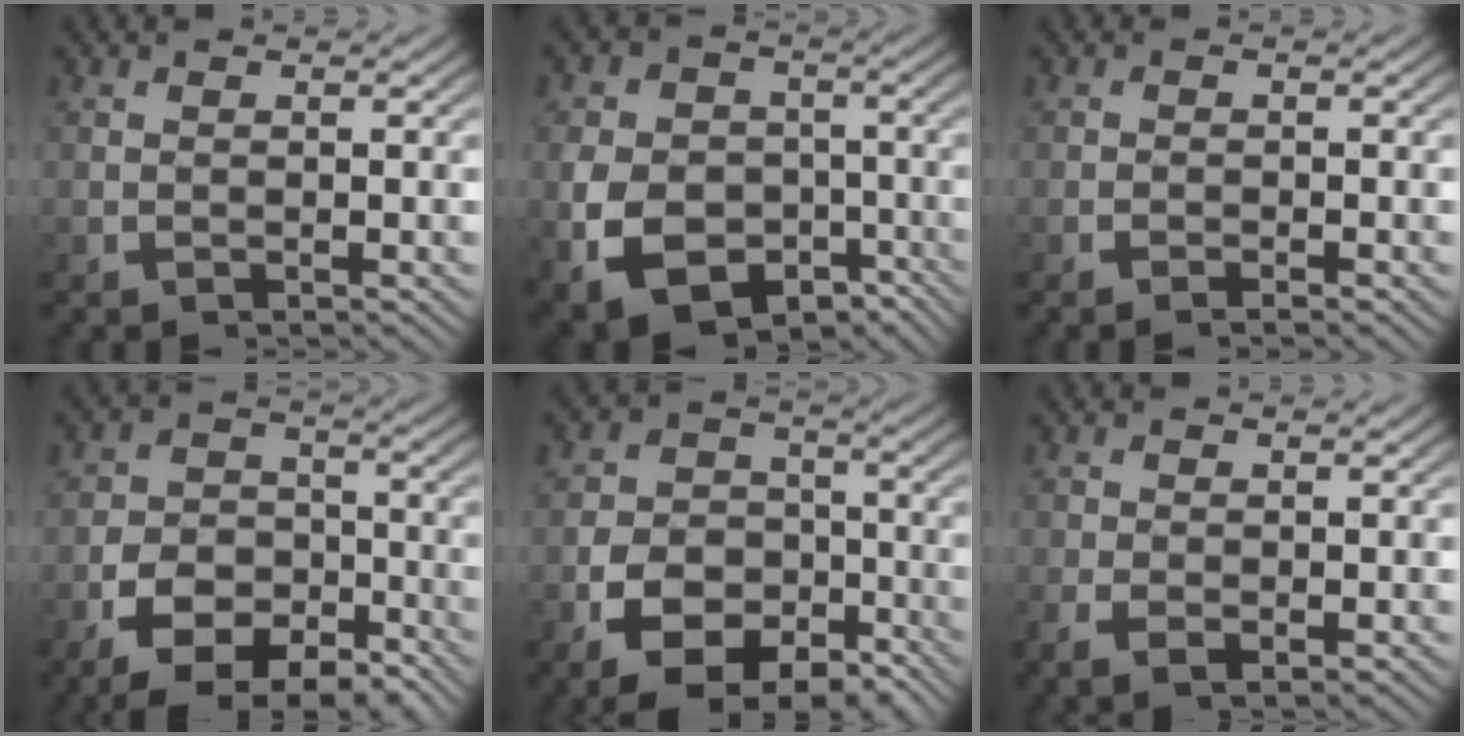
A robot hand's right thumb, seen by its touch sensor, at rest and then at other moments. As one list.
[{"total": 13.4, "force": [-5.4, 10.4, 6.5], "torque": [-0.140, -0.065, -0.067]}, {"total": 0.8, "force": [-0.7, 0.1, 0.4], "torque": [-0.007, -0.001, -0.016]}, {"total": 9.0, "force": [-3.9, 6.6, 4.7], "torque": [-0.074, -0.039, -0.050]}, {"total": 9.6, "force": [-3.3, 7.5, 5.1], "torque": [-0.086, -0.040, -0.043]}, {"total": 1.4, "force": [0.2, 0.7, 1.1], "torque": [-0.027, -0.010, 0.013]}]